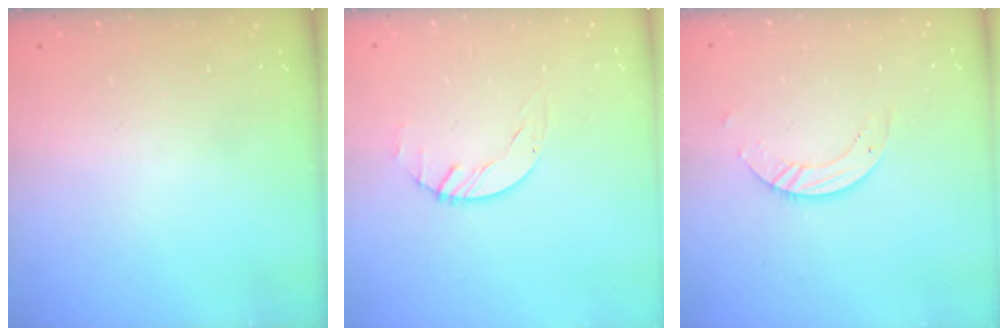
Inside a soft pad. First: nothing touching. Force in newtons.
{"total": 1.5, "press": 1.5, "slide": 0.2}
{"total": 4.6, "press": 4.6, "slide": 0.5}